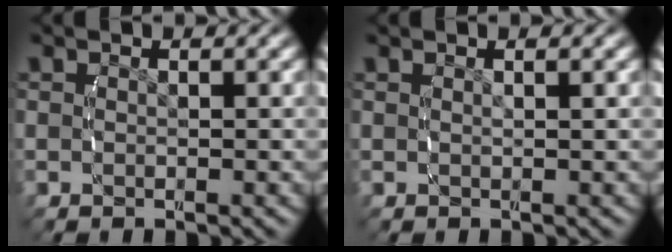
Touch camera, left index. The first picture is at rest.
{"total": 0.8, "force": [0.5, -0.6, 0.3], "torque": [-0.005, -0.001, 0.013]}